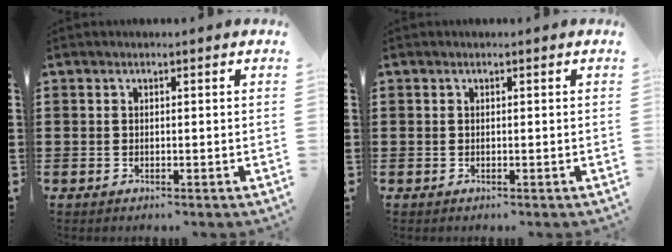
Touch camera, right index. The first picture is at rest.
{"total": 0.0}